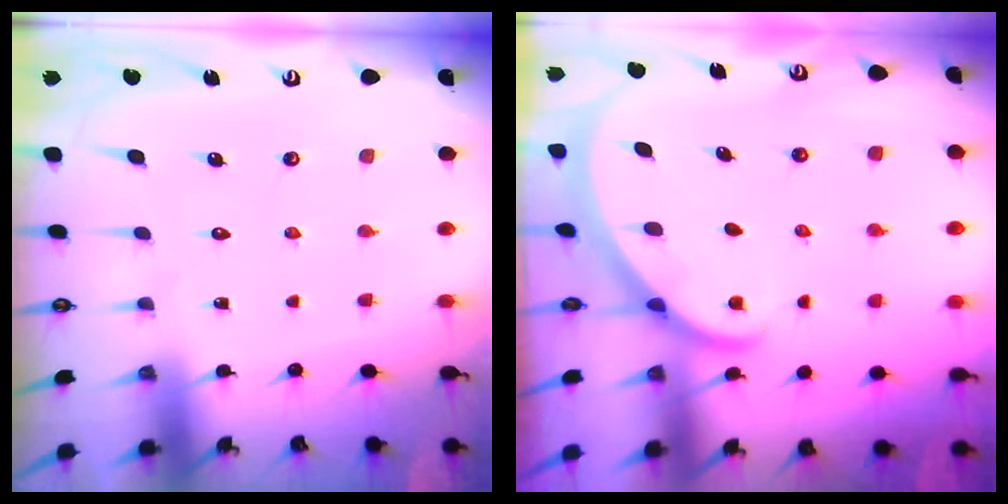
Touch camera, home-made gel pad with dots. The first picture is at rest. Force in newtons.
{"total": 2.1, "press": 2.1, "slide": 0.1}